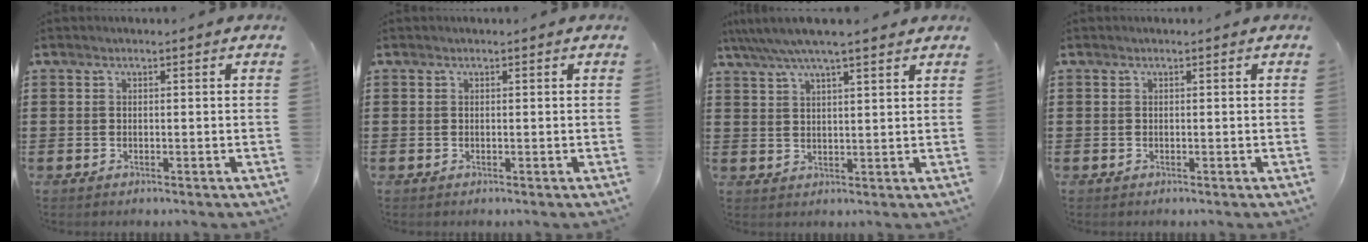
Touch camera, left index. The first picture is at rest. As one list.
[{"total": 0.0}, {"total": 5.4, "force": [4.3, 0.4, 3.3], "torque": [-0.076, -0.010, 0.073]}, {"total": 0.0}]